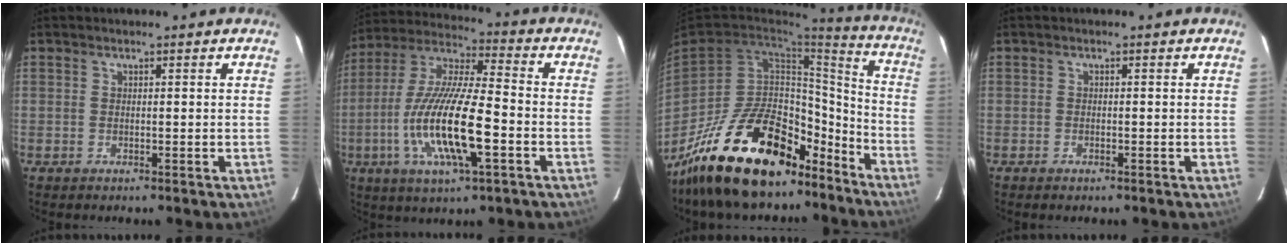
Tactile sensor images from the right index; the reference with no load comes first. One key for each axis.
{"total": 17.9, "fx": -5.2, "fy": 3.7, "fz": 16.7, "tx": -0.332, "ty": -0.013, "tz": -0.101}
{"total": 28.1, "fx": -20.3, "fy": 12.3, "fz": 15.1, "tx": -0.266, "ty": 0.030, "tz": -0.298}
{"total": 0.9, "fx": -0.7, "fy": 0.4, "fz": 0.3, "tx": -0.006, "ty": -0.004, "tz": -0.014}